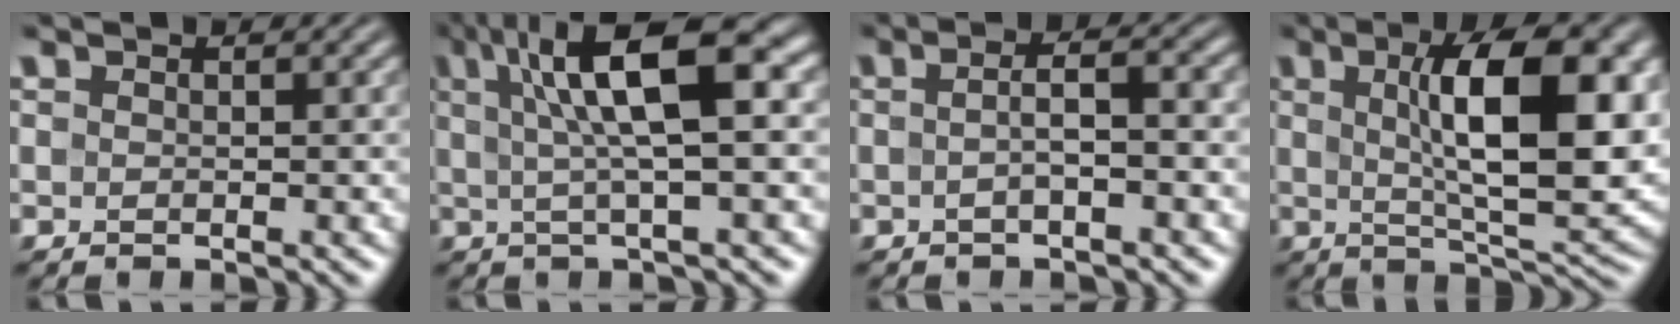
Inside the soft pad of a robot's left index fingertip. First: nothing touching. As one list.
[{"total": 9.4, "force": [2.3, 2.5, 8.7], "torque": [-0.138, 0.014, 0.036]}, {"total": 3.0, "force": [-0.3, 0.8, 2.9], "torque": [-0.044, 0.007, -0.007]}, {"total": 11.4, "force": [2.0, 3.9, 10.6], "torque": [-0.151, -0.001, 0.036]}]